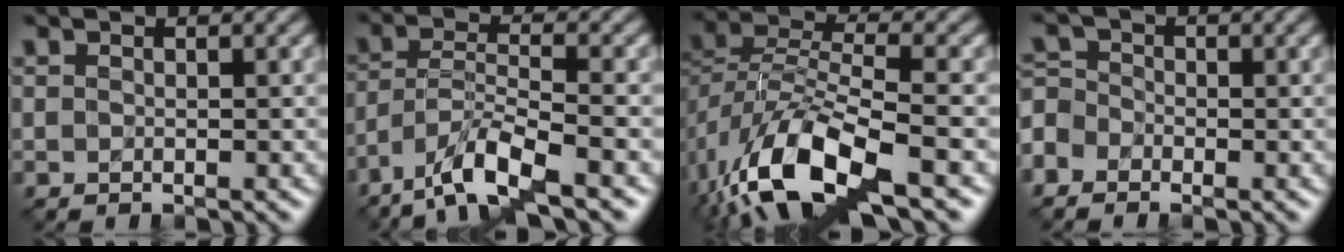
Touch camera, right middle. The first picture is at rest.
{"total": 6.1, "force": [-4.3, 1.2, 4.1], "torque": [-0.073, 0.002, -0.086]}
{"total": 11.1, "force": [-5.5, 4.6, 8.4], "torque": [-0.173, -0.012, -0.106]}
{"total": 2.7, "force": [-1.8, 1.8, 0.7], "torque": [-0.020, 0.002, -0.047]}